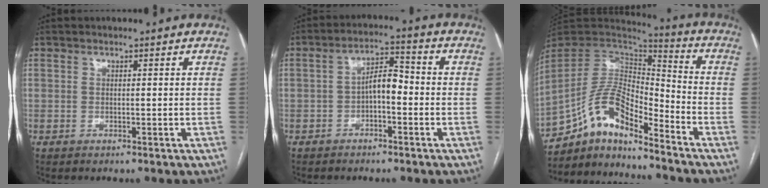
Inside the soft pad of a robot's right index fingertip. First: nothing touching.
{"total": 5.2, "force": [-1.3, 2.1, 4.6], "torque": [-0.080, 0.025, -0.023]}
{"total": 13.5, "force": [-10.0, 3.5, 8.3], "torque": [-0.158, 0.035, -0.184]}